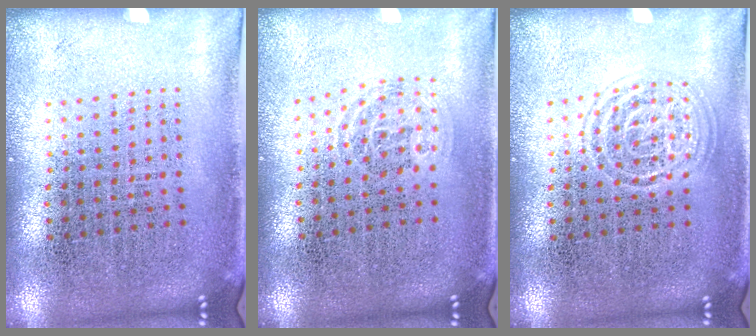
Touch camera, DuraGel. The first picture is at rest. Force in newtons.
{"total": 0.8, "press": 0.6, "slide": 0.6}
{"total": 1.4, "press": 1.3, "slide": 0.3}